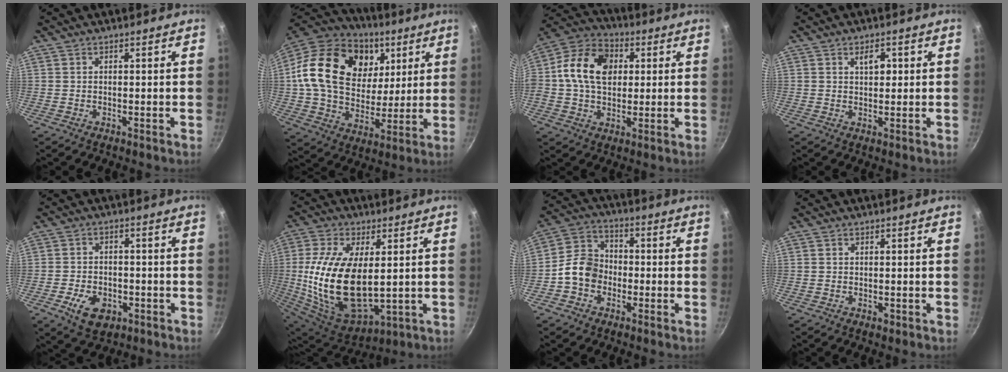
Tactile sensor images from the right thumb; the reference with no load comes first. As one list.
[{"total": 27.6, "force": [8.1, 19.7, 17.5], "torque": [-0.296, -0.005, 0.134]}, {"total": 15.3, "force": [2.3, 11.1, 10.3], "torque": [-0.164, 0.020, 0.021]}, {"total": 3.3, "force": [1.0, 1.9, 2.5], "torque": [-0.024, -0.004, 0.014]}, {"total": 7.9, "force": [-3.3, 5.2, 5.0], "torque": [-0.076, 0.014, -0.051]}, {"total": 21.9, "force": [1.1, 11.4, 18.7], "torque": [-0.362, -0.012, 0.034]}, {"total": 8.7, "force": [-2.4, 7.0, 4.5], "torque": [-0.055, 0.031, -0.062]}, {"total": 0.6, "force": [-0.2, 0.5, 0.3], "torque": [-0.002, 0.001, -0.004]}]